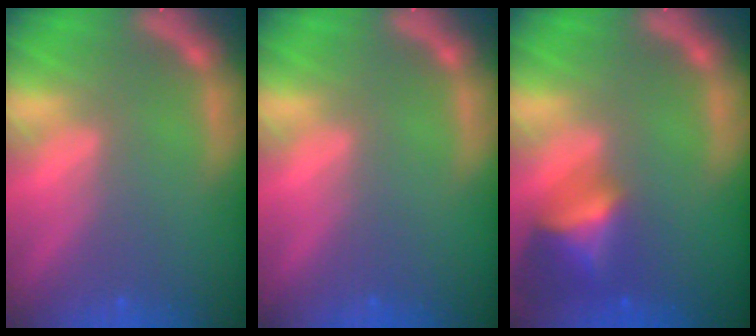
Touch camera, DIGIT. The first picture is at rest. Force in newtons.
{"total": 0.0}
{"total": 4.9}